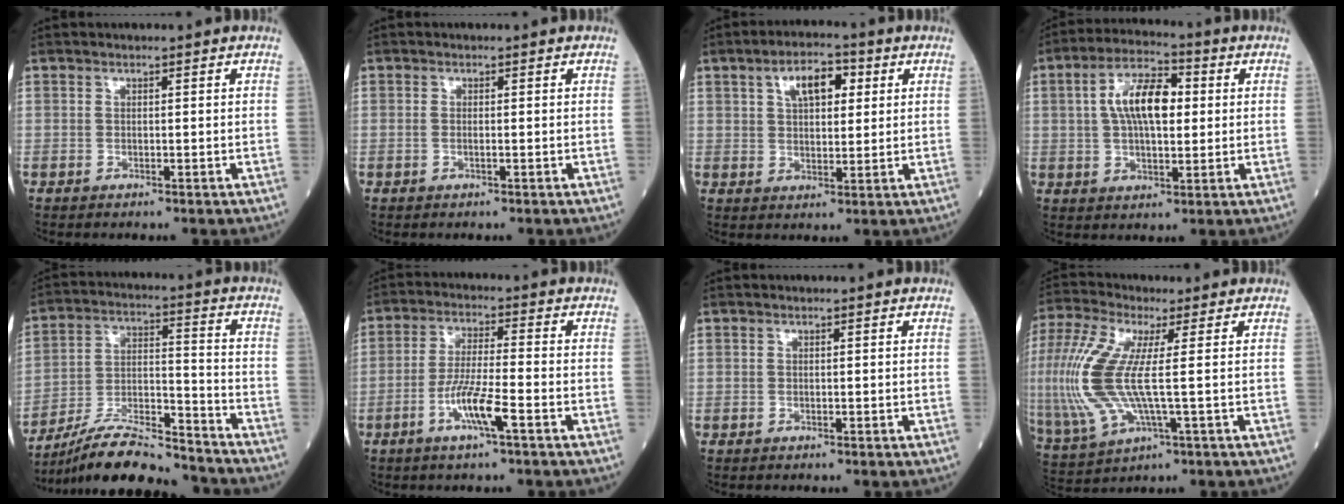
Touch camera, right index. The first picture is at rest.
{"total": 1.0, "force": [-0.1, 0.4, 0.9], "torque": [-0.023, 0.000, -0.002]}
{"total": 7.1, "force": [2.8, 3.3, 5.7], "torque": [-0.093, 0.014, 0.047]}
{"total": 10.1, "force": [1.7, 4.1, 9.1], "torque": [-0.171, 0.022, 0.027]}
{"total": 15.9, "force": [-14.6, 1.7, 6.0], "torque": [-0.115, 0.013, -0.255]}
{"total": 7.4, "force": [-3.2, 0.2, 6.7], "torque": [-0.134, -0.006, -0.062]}
{"total": 0.0}
{"total": 15.7, "force": [0.4, 4.2, 15.1], "torque": [-0.377, 0.000, 0.009]}